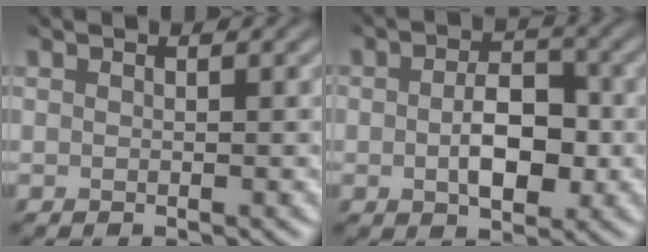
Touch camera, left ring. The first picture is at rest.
{"total": 3.7, "force": [-2.3, 2.0, 2.1], "torque": [-0.065, -0.022, -0.007]}